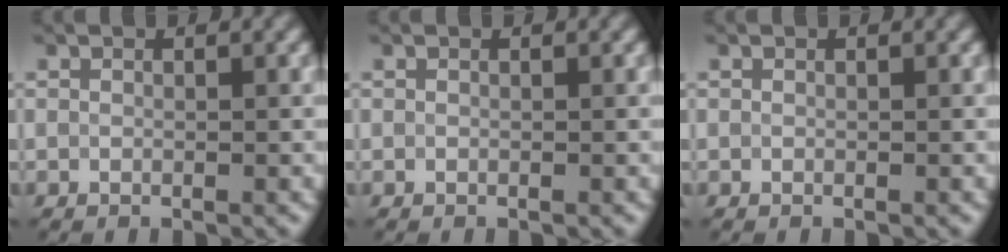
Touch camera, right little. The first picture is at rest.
{"total": 0.0}
{"total": 0.0}